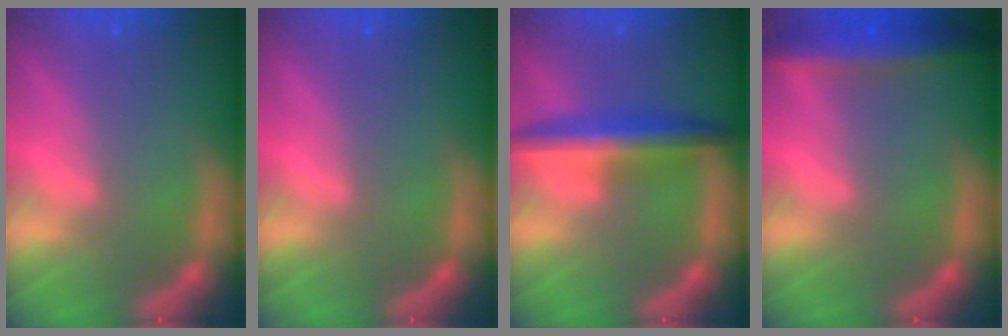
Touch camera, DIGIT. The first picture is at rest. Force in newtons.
{"total": 0.0}
{"total": 5.5}
{"total": 6.0}